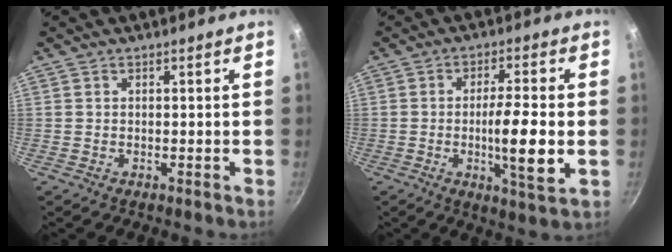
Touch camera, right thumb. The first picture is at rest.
{"total": 10.3, "force": [-1.6, 1.8, 10.0], "torque": [-0.167, -0.001, -0.027]}